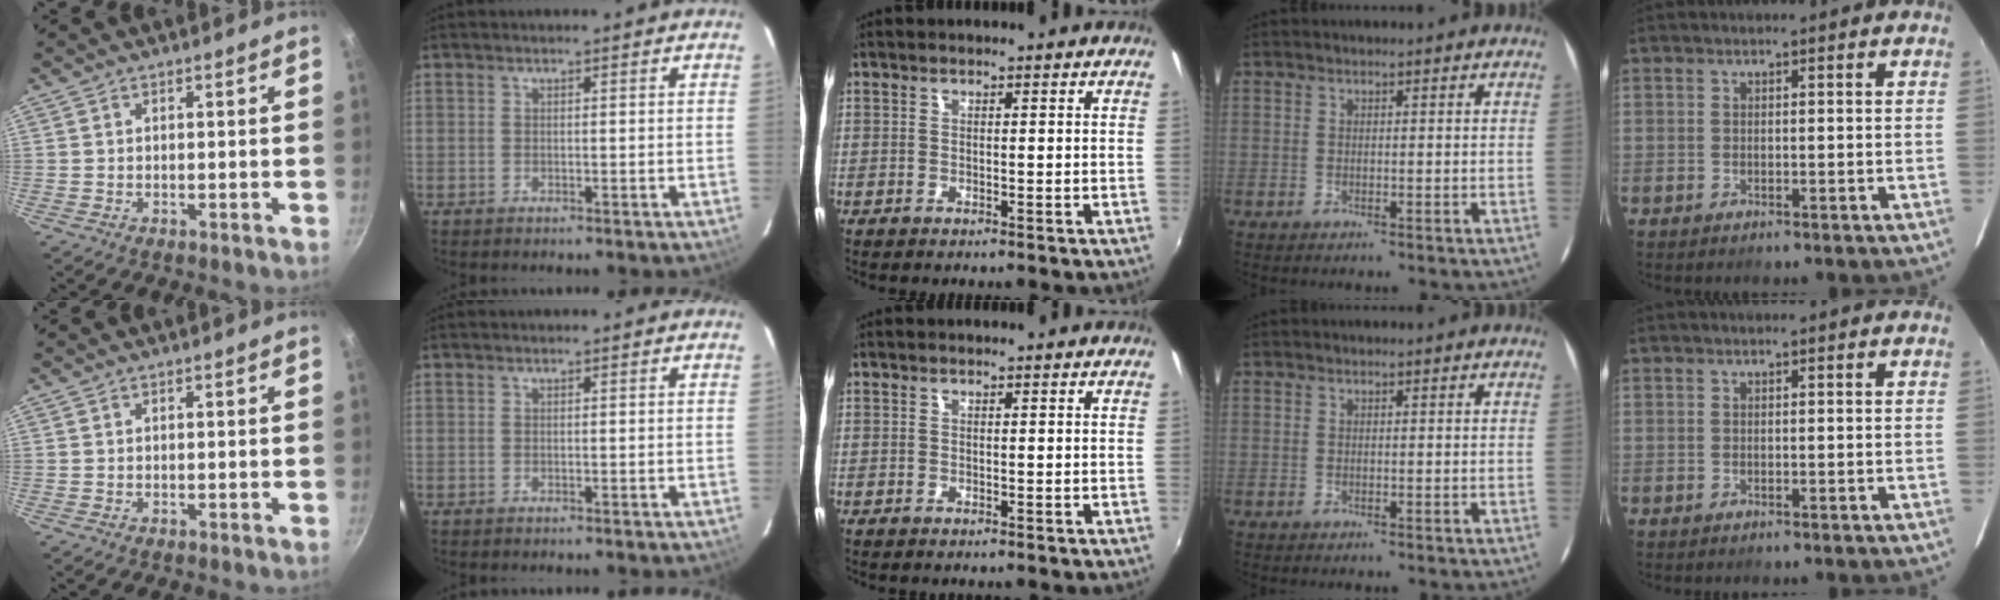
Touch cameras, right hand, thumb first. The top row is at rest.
{}